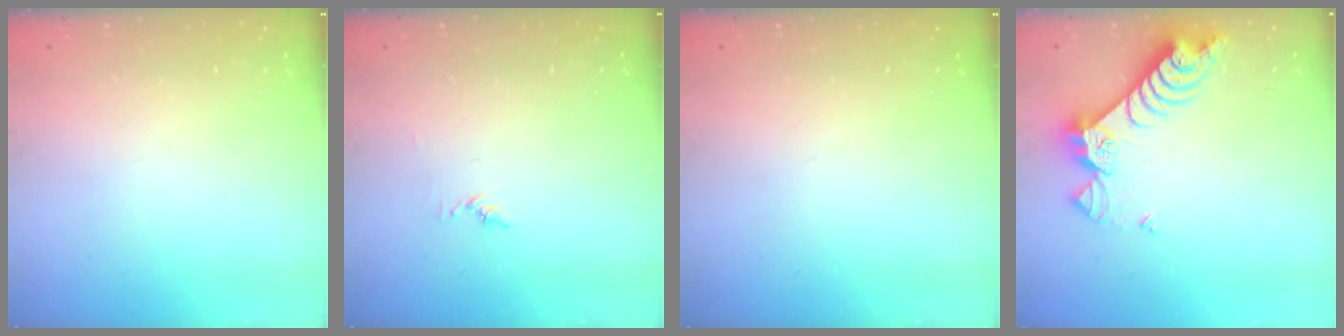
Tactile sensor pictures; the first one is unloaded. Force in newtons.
{"total": 4.4, "press": 4.4, "slide": 0.4}
{"total": 0.0}
{"total": 8.4, "press": 8.4, "slide": 1.0}